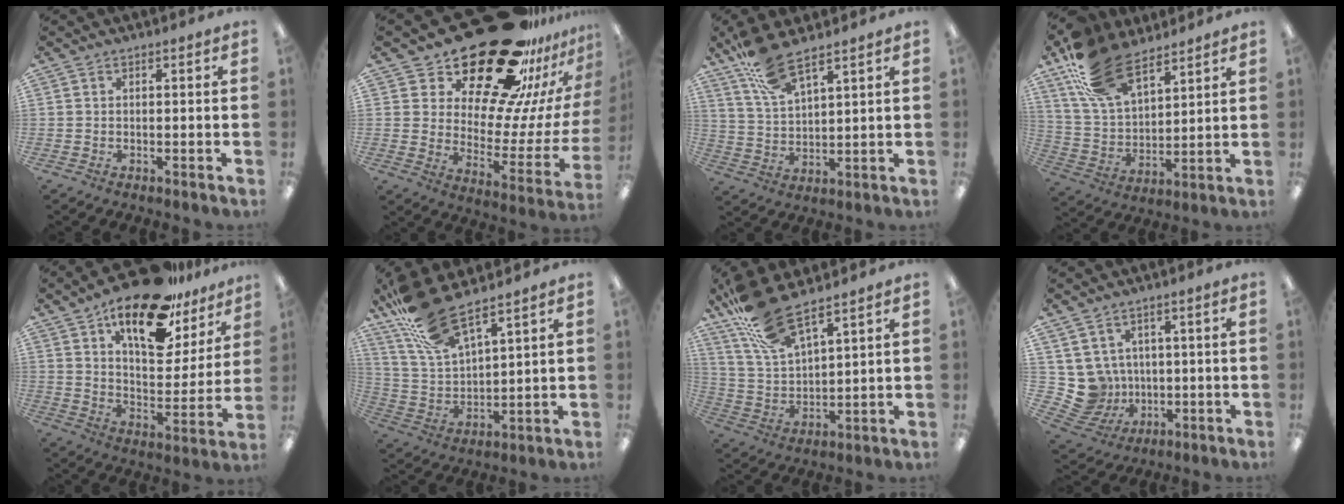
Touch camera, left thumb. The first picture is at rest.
{"total": 29.0, "force": [21.7, 12.0, 15.0], "torque": [-0.218, -0.157, 0.384]}
{"total": 10.5, "force": [8.3, 2.8, 5.9], "torque": [-0.134, -0.033, 0.155]}
{"total": 19.8, "force": [12.6, 10.2, 11.3], "torque": [-0.237, -0.044, 0.234]}
{"total": 20.8, "force": [14.6, 8.6, 12.1], "torque": [-0.193, -0.084, 0.248]}
{"total": 15.3, "force": [12.0, 4.2, 8.5], "torque": [-0.197, -0.059, 0.215]}
{"total": 14.3, "force": [11.2, 4.1, 7.9], "torque": [-0.190, -0.049, 0.203]}
{"total": 8.1, "force": [1.5, 7.9, 1.5], "torque": [-0.078, -0.013, 0.040]}